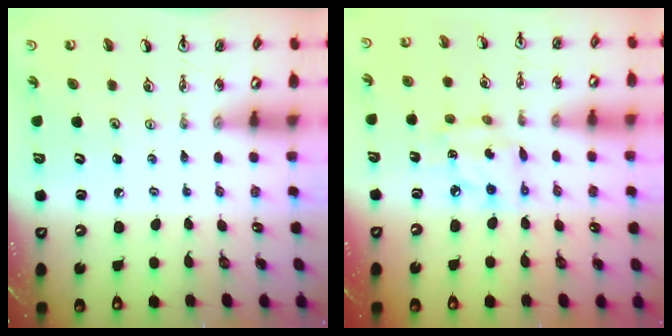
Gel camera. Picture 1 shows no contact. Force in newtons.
{"total": 8.5, "press": 8.4, "slide": 0.6}